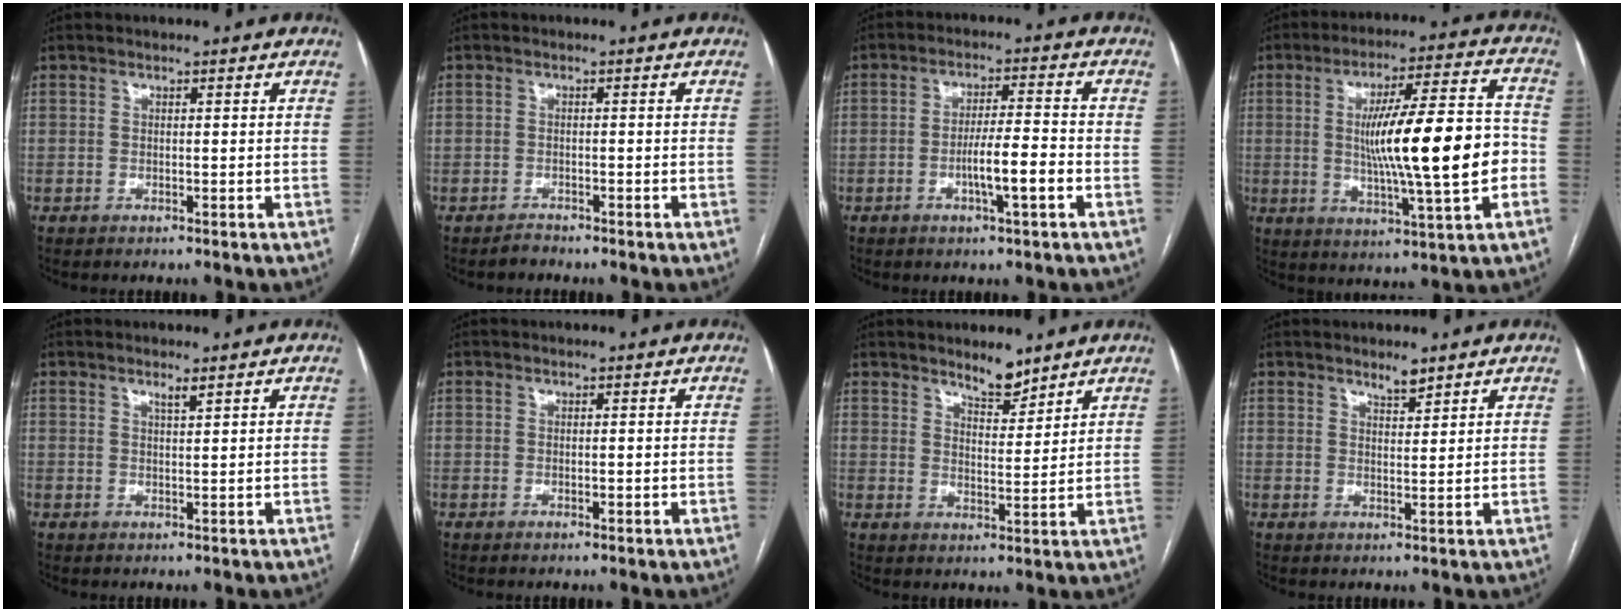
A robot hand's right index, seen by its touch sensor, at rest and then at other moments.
{"total": 1.2, "force": [-1.1, 0.4, -0.2], "torque": [0.004, -0.002, -0.021]}
{"total": 6.7, "force": [-2.4, 0.4, 6.2], "torque": [-0.109, 0.002, -0.040]}
{"total": 17.1, "force": [-1.3, 1.6, 17.0], "torque": [-0.273, 0.010, -0.017]}
{"total": 1.3, "force": [1.0, -0.1, 0.8], "torque": [-0.016, -0.003, 0.018]}
{"total": 0.8, "force": [-0.1, 0.3, 0.7], "torque": [-0.011, -0.001, -0.001]}
{"total": 4.6, "force": [4.1, 1.2, 1.9], "torque": [-0.032, -0.010, 0.068]}
{"total": 2.4, "force": [2.1, 0.5, 1.1], "torque": [-0.022, -0.004, 0.037]}